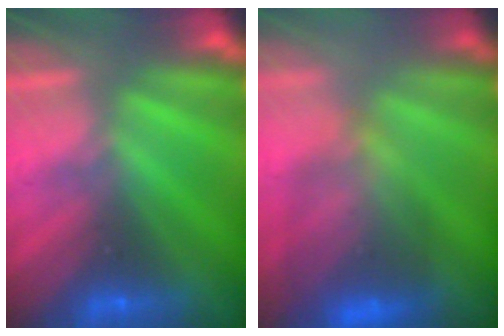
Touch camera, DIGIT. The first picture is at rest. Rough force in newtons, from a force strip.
{"total": 9.4}